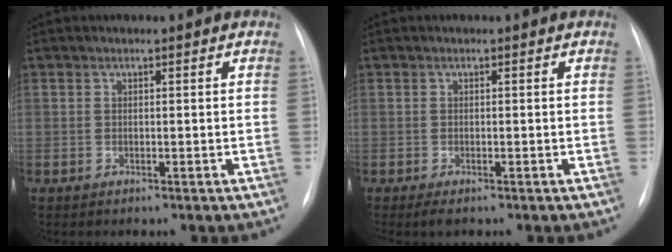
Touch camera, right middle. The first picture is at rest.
{"total": 1.7, "force": [-1.1, 0.5, 1.2], "torque": [-0.017, -0.004, -0.014]}